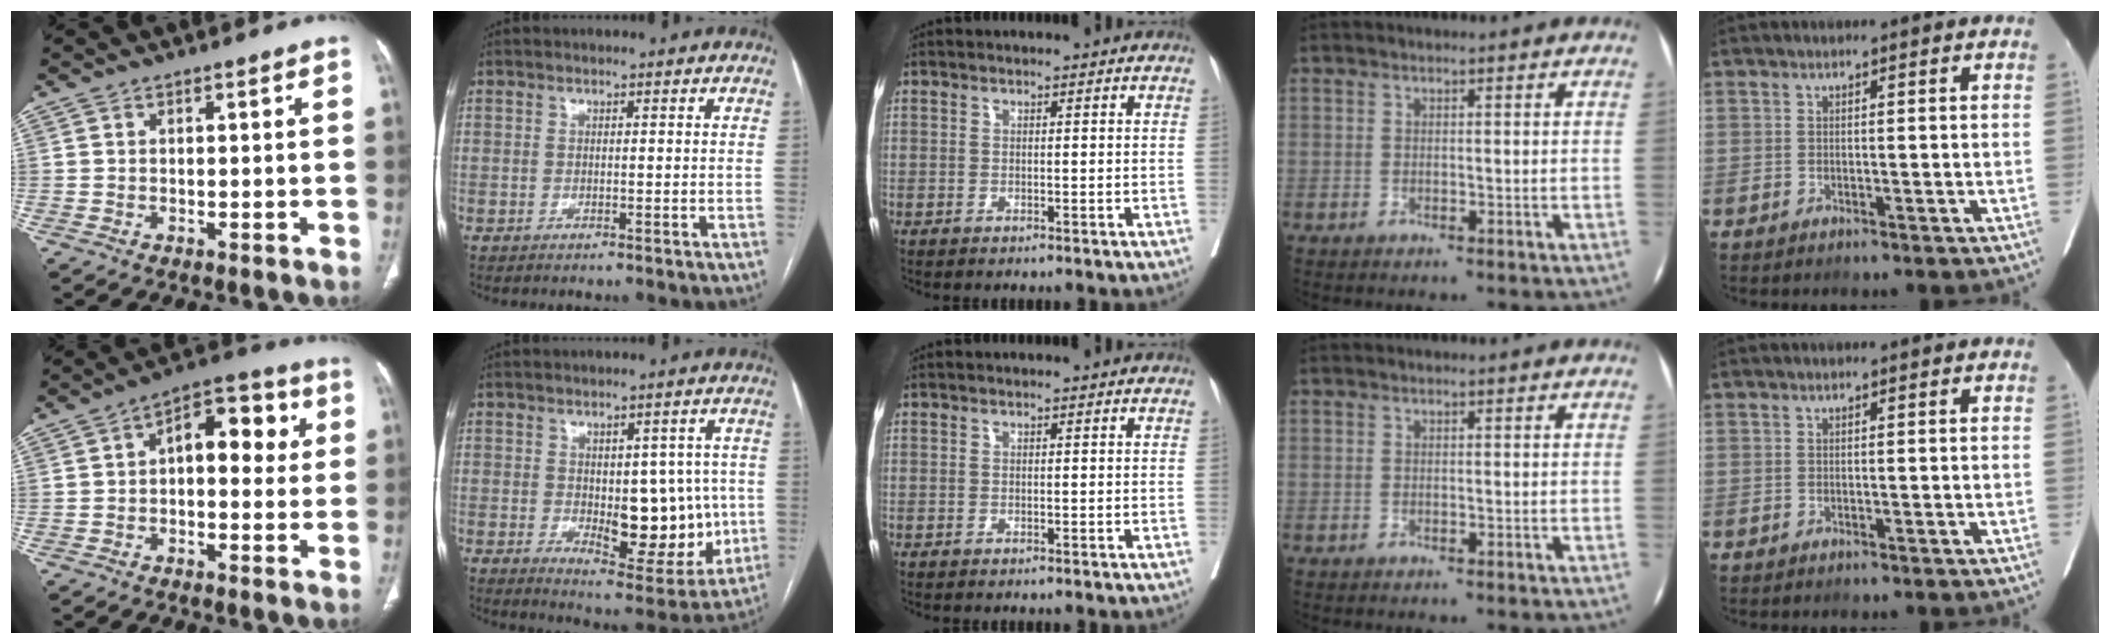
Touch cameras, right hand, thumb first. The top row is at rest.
{"thumb": {"total": 11.5, "force": [1.6, 6.5, 9.4], "torque": [-0.091, 0.029, 0.013]}, "index": {"total": 12.5, "force": [-0.9, 6.0, 10.9], "torque": [-0.130, 0.002, 0.007]}}